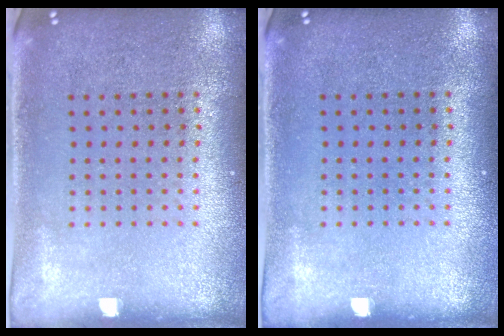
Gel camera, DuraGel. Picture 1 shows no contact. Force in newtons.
{"total": 0.0}